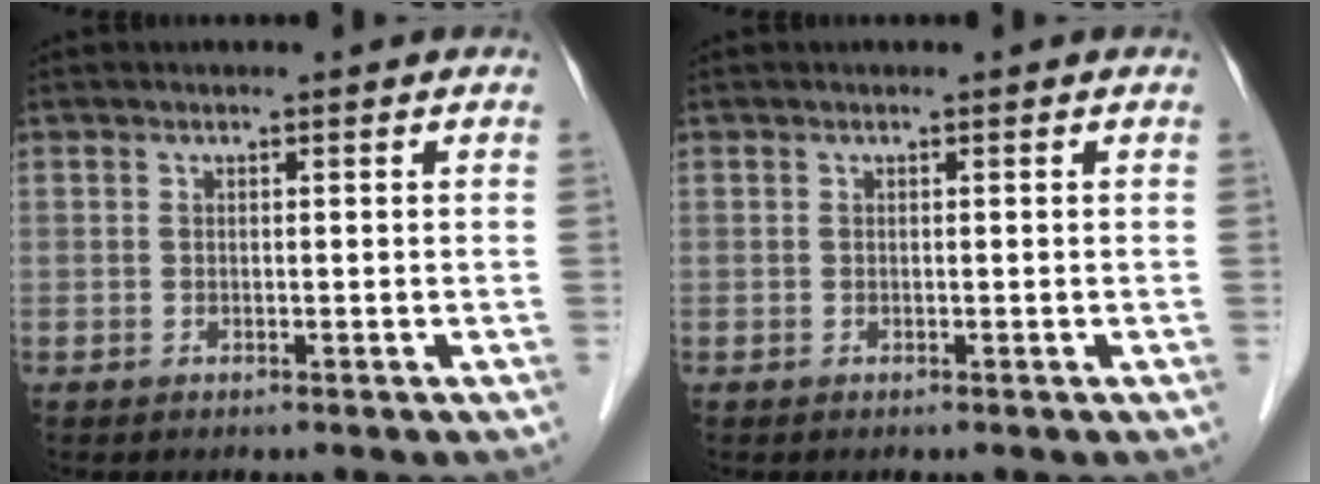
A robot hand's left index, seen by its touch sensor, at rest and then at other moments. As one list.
[{"total": 0.0}]